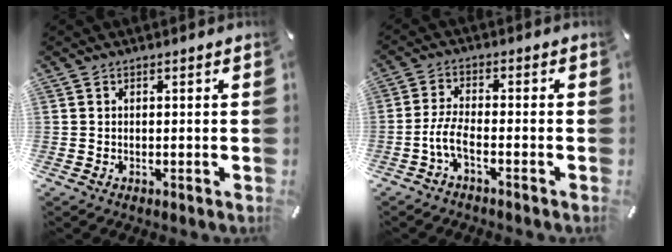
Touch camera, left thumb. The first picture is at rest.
{"total": 5.3, "force": [-2.6, 1.6, 4.3], "torque": [-0.101, -0.004, -0.052]}